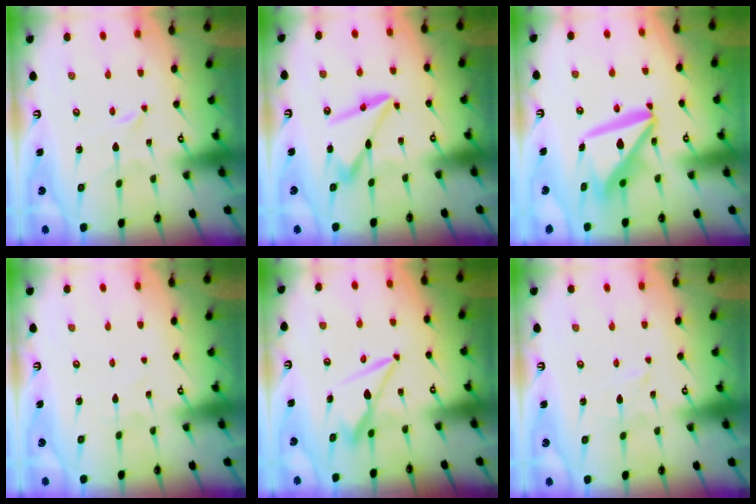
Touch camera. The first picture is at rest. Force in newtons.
{"total": 10.0, "press": 9.9, "slide": 1.3}
{"total": 15.9, "press": 15.8, "slide": 2.1}
{"total": 1.9, "press": 1.9, "slide": 0.2}
{"total": 7.5, "press": 7.4, "slide": 1.0}
{"total": 2.4, "press": 2.4, "slide": 0.4}